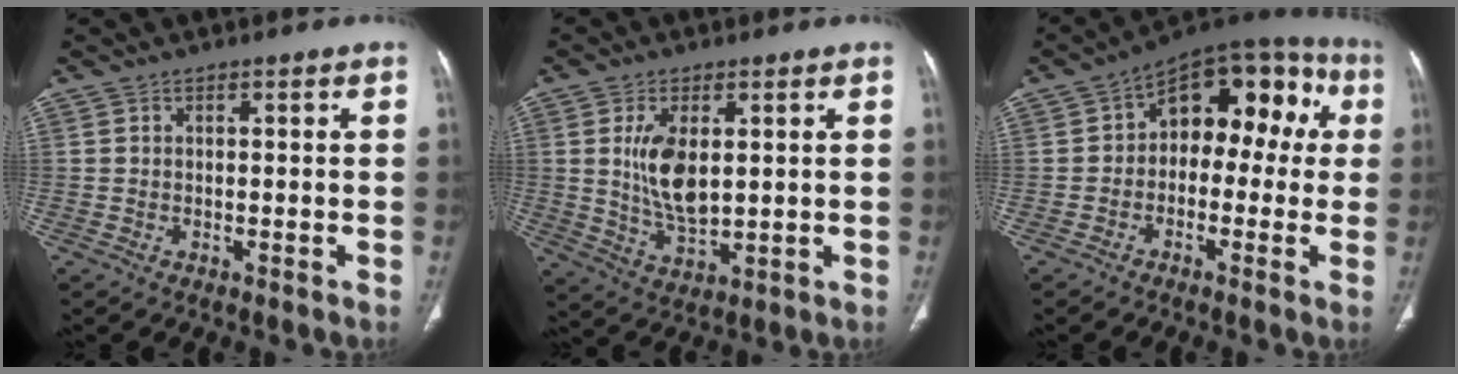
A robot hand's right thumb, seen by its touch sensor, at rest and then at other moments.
{"total": 9.3, "force": [1.8, 4.7, 7.8], "torque": [-0.144, -0.018, 0.045]}
{"total": 15.2, "force": [1.7, 9.4, 11.8], "torque": [-0.099, 0.055, 0.009]}